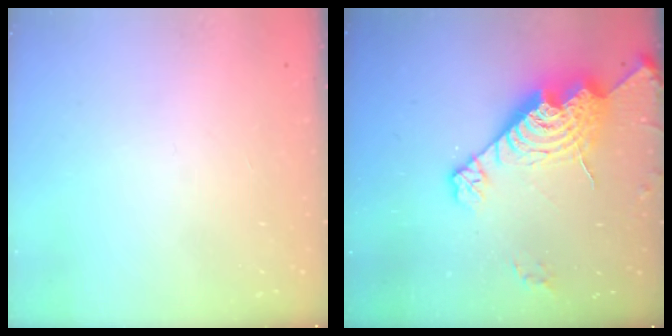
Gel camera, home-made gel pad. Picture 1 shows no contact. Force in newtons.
{"total": 19.6, "press": 19.5, "slide": 1.8}